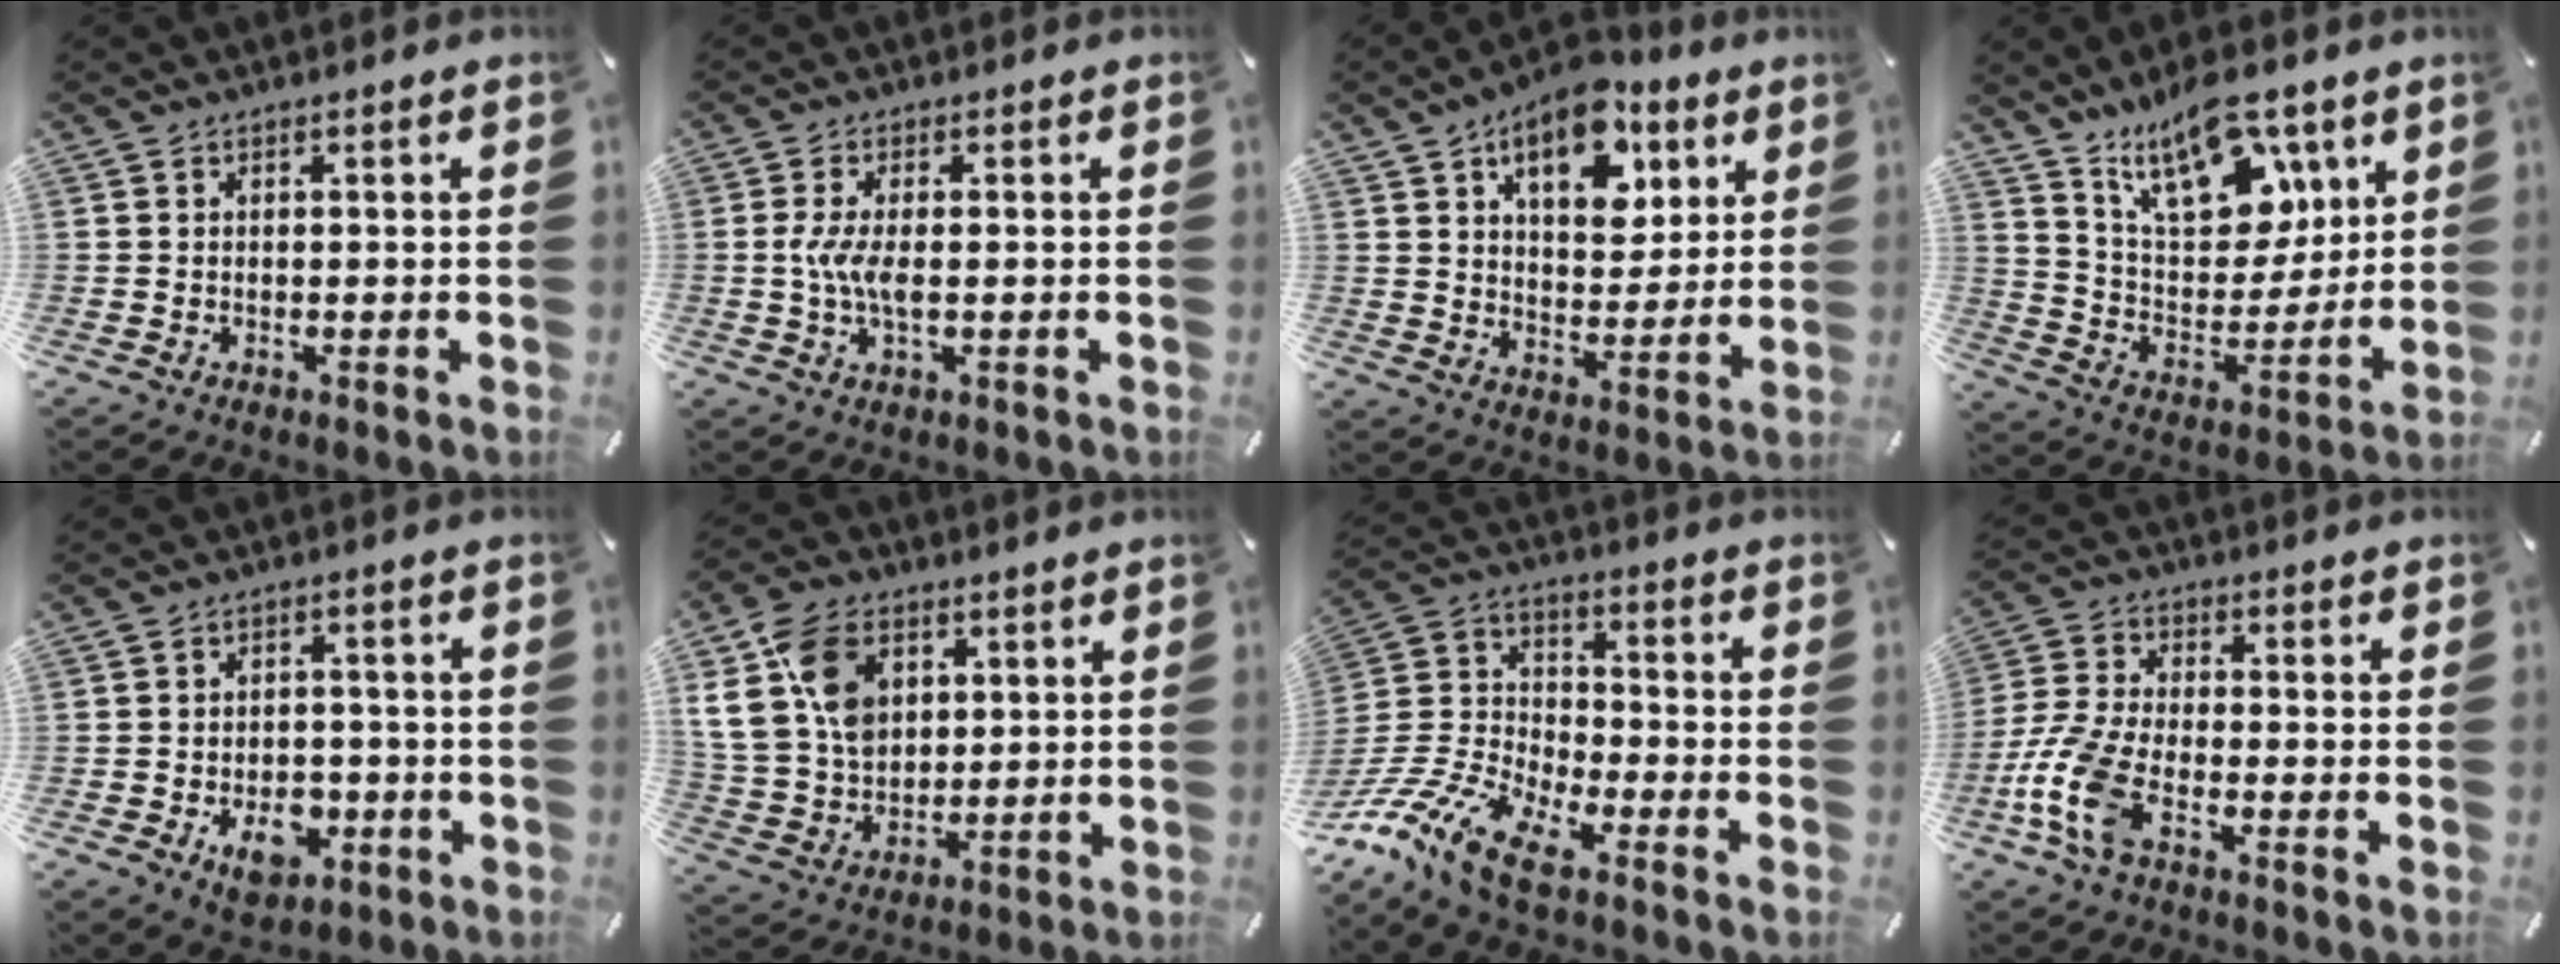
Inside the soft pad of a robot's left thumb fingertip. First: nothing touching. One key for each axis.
{"total": 5.2, "fx": -0.2, "fy": 1.8, "fz": 4.8, "tx": -0.116, "ty": -0.008, "tz": -0.012}
{"total": 13.9, "fx": 8.3, "fy": 8.2, "fz": 7.7, "tx": -0.104, "ty": -0.041, "tz": 0.143}
{"total": 19.0, "fx": 12.3, "fy": 10.3, "fz": 10.2, "tx": -0.165, "ty": -0.066, "tz": 0.219}
{"total": 8.1, "fx": -2.9, "fy": 5.5, "fz": 5.2, "tx": -0.066, "ty": 0.009, "tz": -0.048}
{"total": 15.2, "fx": 5.6, "fy": 11.3, "fz": 8.5, "tx": -0.195, "ty": -0.006, "tz": 0.102}
{"total": 14.5, "fx": -11.3, "fy": 4.9, "fz": 7.6, "tx": -0.164, "ty": 0.042, "tz": -0.213}
{"total": 11.1, "fx": -5.1, "fy": 5.0, "fz": 8.5, "tx": -0.203, "ty": -0.003, "tz": -0.097}